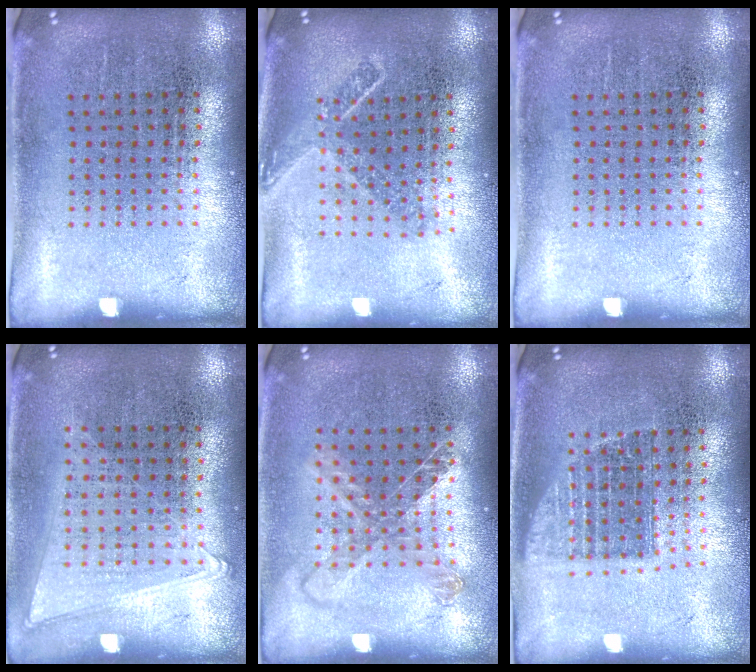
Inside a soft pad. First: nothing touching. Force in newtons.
{"total": 1.6, "press": 1.2, "slide": 1.1}
{"total": 0.0}
{"total": 1.0, "press": 0.9, "slide": 0.4}
{"total": 1.2, "press": 1.0, "slide": 0.6}
{"total": 1.3, "press": 1.0, "slide": 0.8}